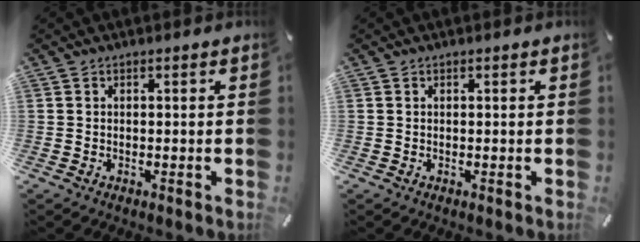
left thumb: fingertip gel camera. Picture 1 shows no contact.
{"total": 0.0}